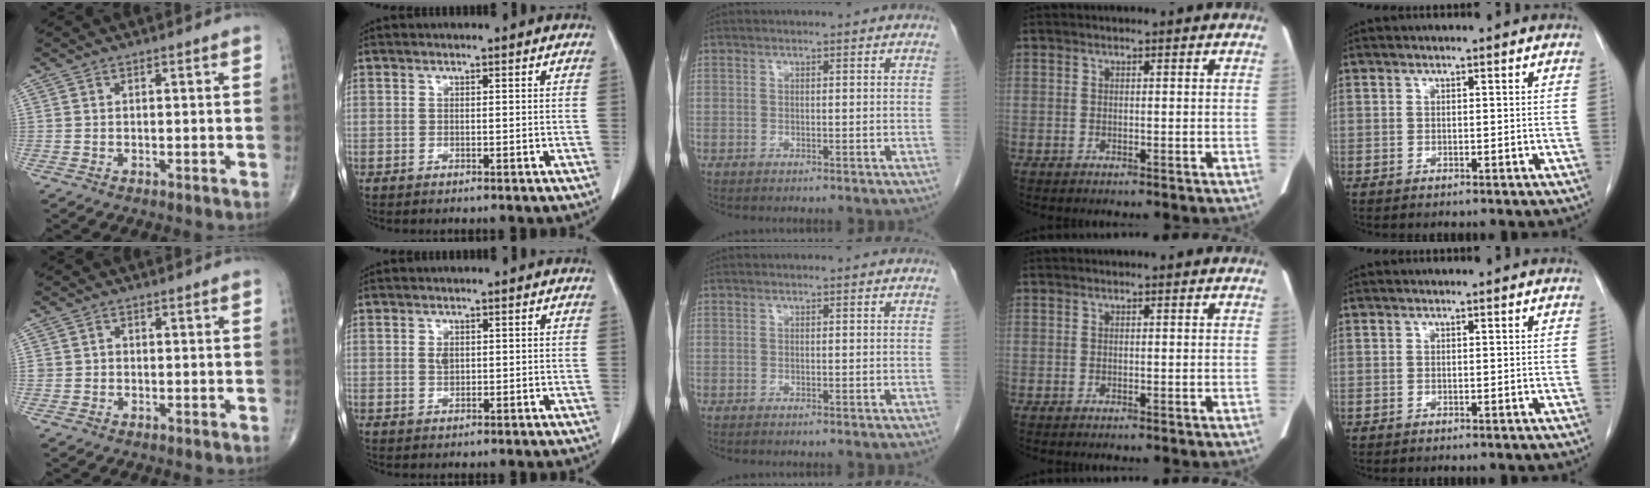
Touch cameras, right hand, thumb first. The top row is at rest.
{"thumb": {"total": 1.2, "force": [-0.2, 1.2, 0.4], "torque": [0.002, 0.004, -0.005]}, "index": {"total": 1.5, "force": [0.3, 0.9, 1.1], "torque": [-0.019, -0.002, 0.005]}}